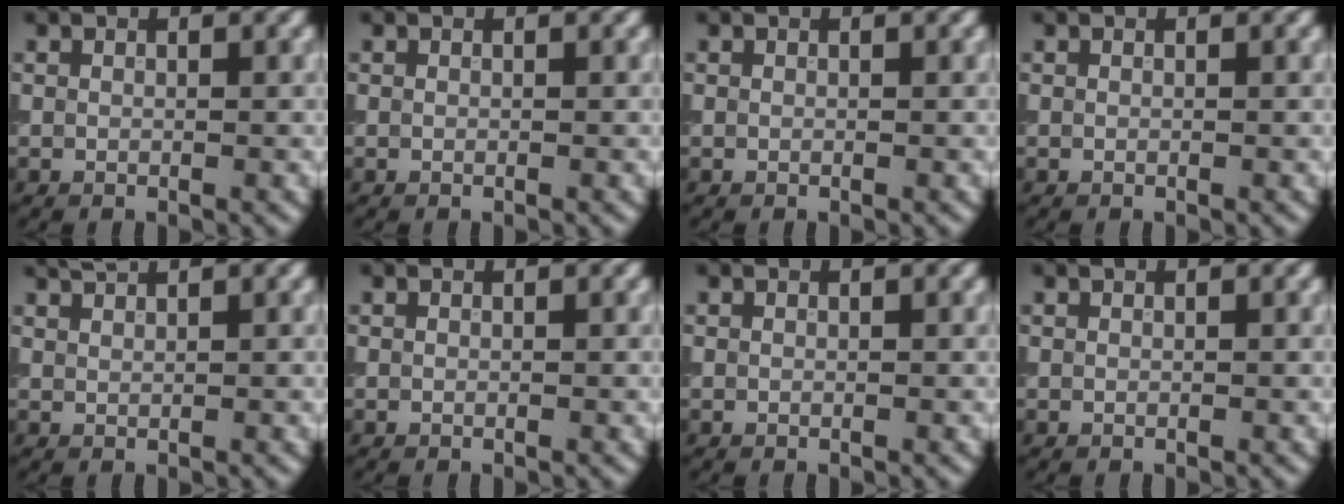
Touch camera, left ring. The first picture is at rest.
{"total": 0.0}
{"total": 0.0}
{"total": 0.0}
{"total": 1.3, "force": [1.2, 0.2, 0.5], "torque": [-0.008, 0.001, 0.021]}
{"total": 0.0}
{"total": 0.0}
{"total": 0.0}